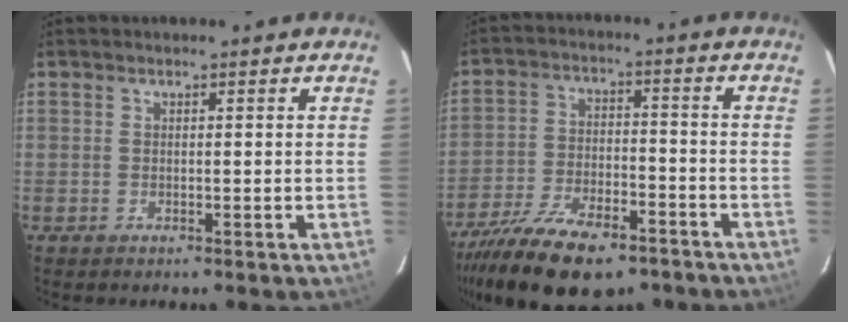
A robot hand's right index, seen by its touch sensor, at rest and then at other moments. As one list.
[{"total": 19.0, "force": [-13.7, 7.8, 10.6], "torque": [-0.225, -0.033, -0.223]}]